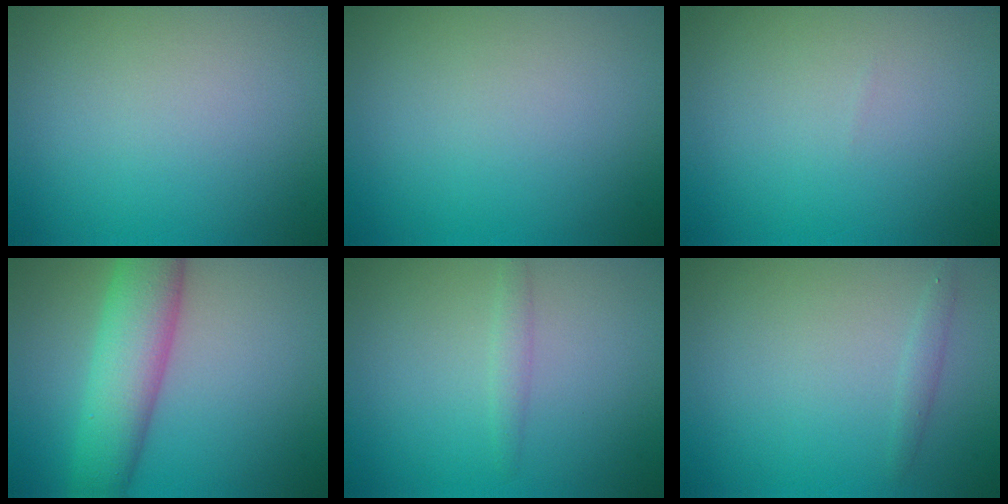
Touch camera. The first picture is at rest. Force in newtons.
{"total": 0.0}
{"total": 0.0}
{"total": 7.1, "press": 7.1, "slide": 0.2}
{"total": 1.1, "press": 1.1, "slide": 0.0}
{"total": 0.8, "press": 0.8, "slide": 0.1}